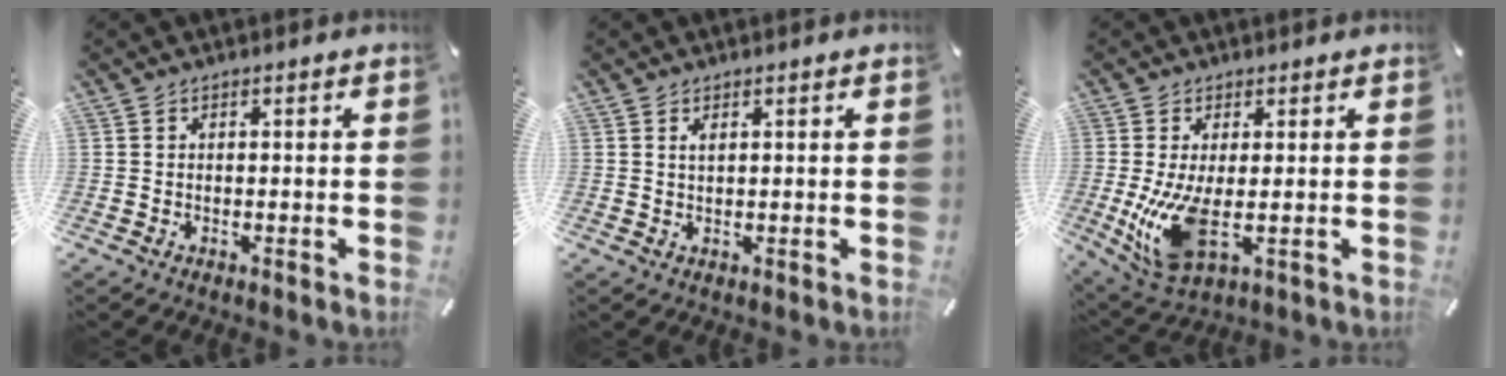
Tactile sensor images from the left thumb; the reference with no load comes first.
{"total": 1.4, "force": [0.6, 0.4, 1.1], "torque": [-0.024, 0.000, 0.011]}
{"total": 11.8, "force": [-0.1, 5.3, 10.5], "torque": [-0.218, -0.029, 0.004]}